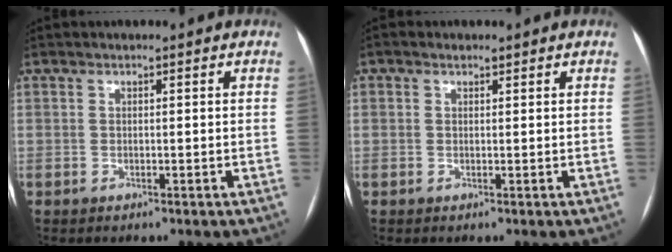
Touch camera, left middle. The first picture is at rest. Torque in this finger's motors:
{"motor_torque": [0.07, -0.45, 0.09, 0.04]}